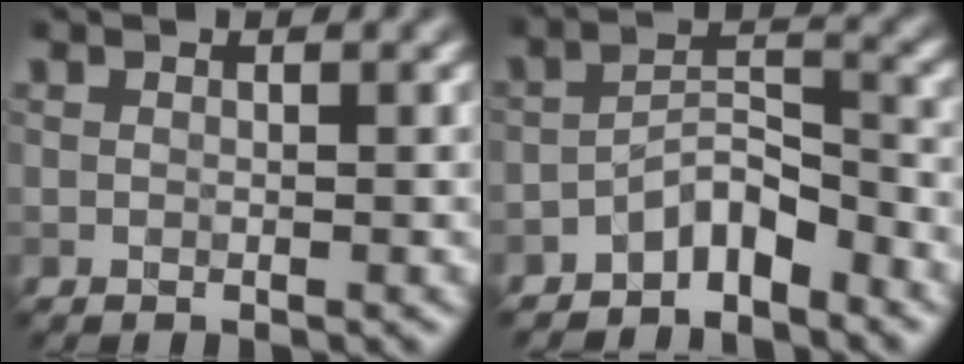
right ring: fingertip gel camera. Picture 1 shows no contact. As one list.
[{"total": 3.9, "force": [-3.0, 1.3, 2.1], "torque": [-0.033, 0.014, -0.062]}]